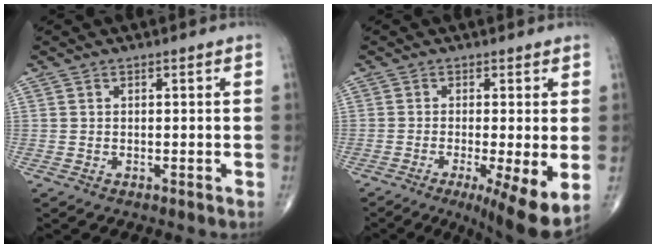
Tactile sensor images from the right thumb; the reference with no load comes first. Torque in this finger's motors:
{"motor_torque": [-0.08, 0.27, -0.19, -0.24, 0.01]}